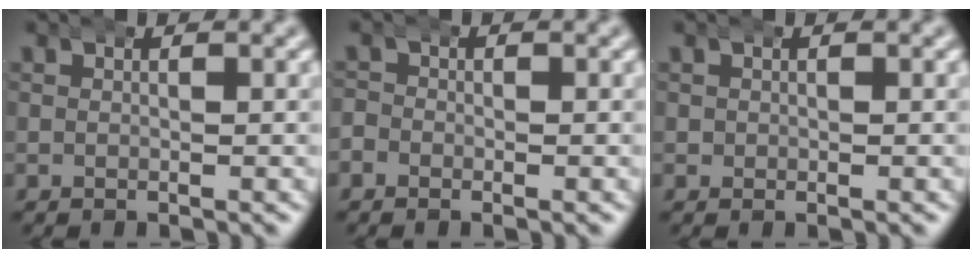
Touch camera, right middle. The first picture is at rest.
{"total": 2.5, "force": [-0.3, 2.5, 0.3], "torque": [-0.017, 0.007, -0.021]}
{"total": 0.7, "force": [0.2, 0.6, -0.2], "torque": [-0.003, -0.005, 0.004]}